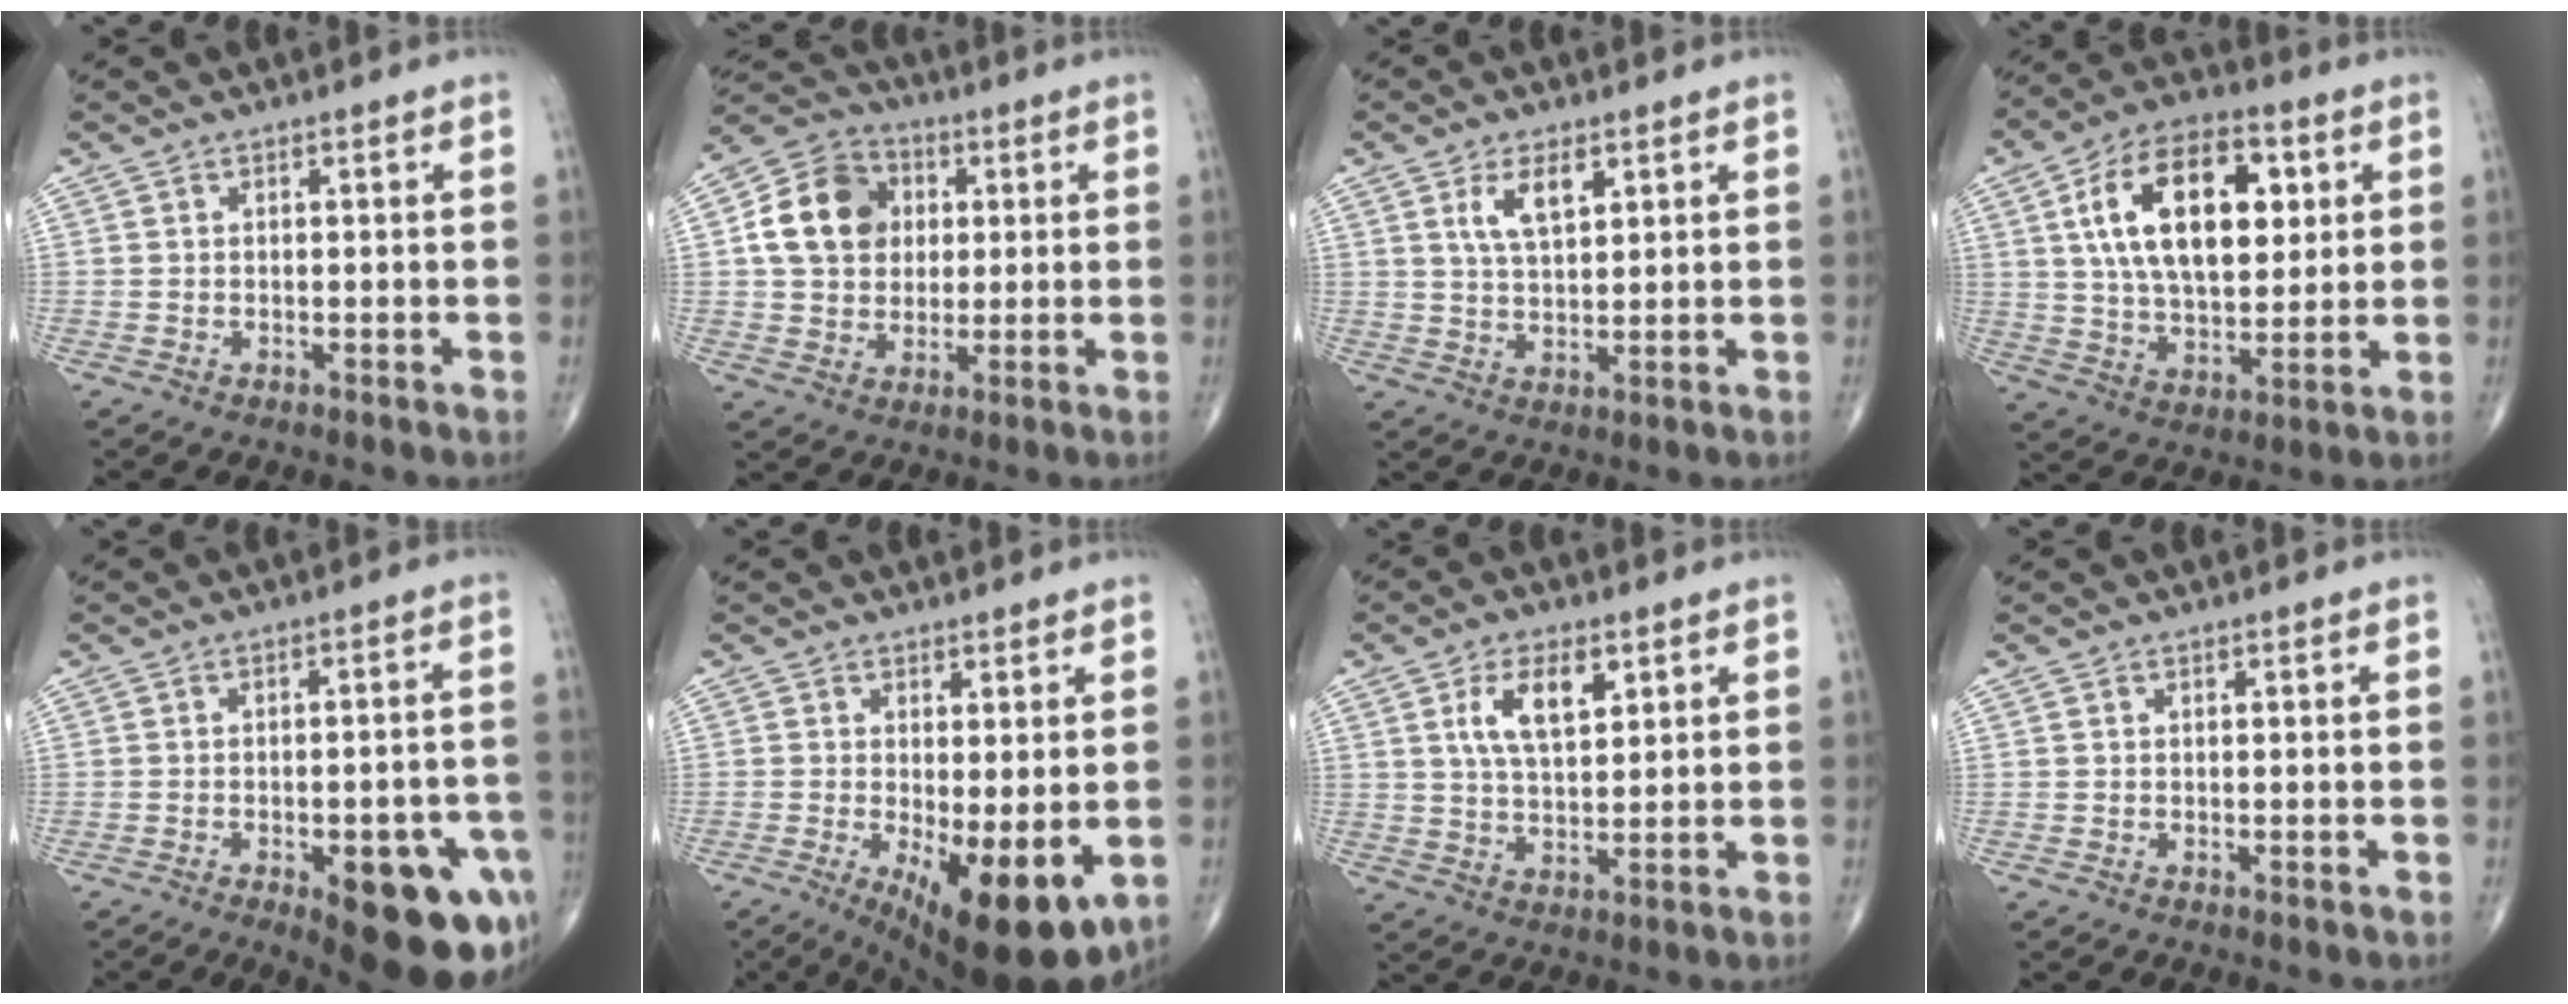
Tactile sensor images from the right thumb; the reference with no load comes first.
{"total": 13.1, "force": [2.2, 10.6, 7.2], "torque": [-0.107, 0.008, 0.031]}
{"total": 6.3, "force": [2.8, 2.9, 4.8], "torque": [-0.082, -0.014, 0.056]}
{"total": 20.5, "force": [5.5, 11.1, 16.3], "torque": [-0.247, -0.004, 0.091]}
{"total": 17.9, "force": [-7.8, 7.0, 14.5], "torque": [-0.116, 0.022, -0.084]}
{"total": 13.4, "force": [-3.6, 4.6, 12.1], "torque": [-0.172, -0.028, -0.038]}
{"total": 8.5, "force": [3.4, 4.1, 6.6], "torque": [-0.107, -0.013, 0.064]}
{"total": 0.0}